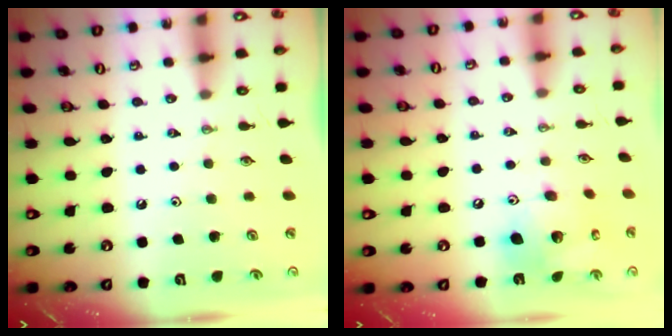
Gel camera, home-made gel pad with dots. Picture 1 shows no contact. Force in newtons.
{"total": 14.4, "press": 14.3, "slide": 1.9}